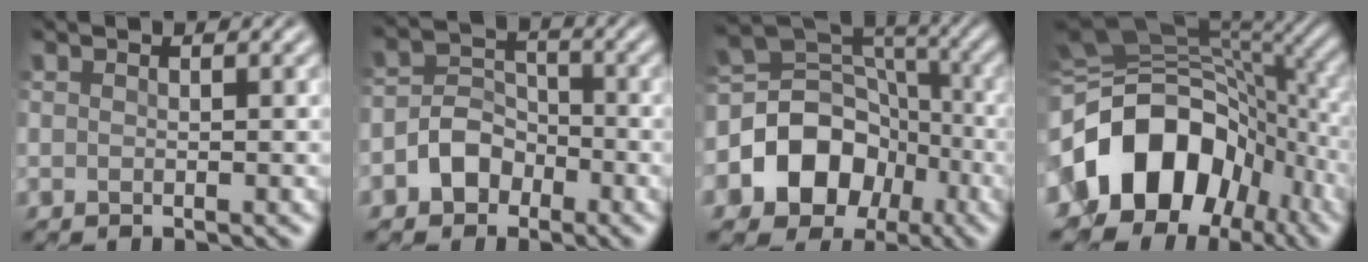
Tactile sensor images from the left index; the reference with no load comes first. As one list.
[{"total": 3.5, "force": [-2.2, 2.4, 1.3], "torque": [-0.019, 0.006, -0.039]}, {"total": 9.6, "force": [-3.7, 7.8, 4.2], "torque": [-0.065, 0.013, -0.082]}, {"total": 15.3, "force": [-5.5, 10.7, 9.4], "torque": [-0.166, -0.005, -0.104]}]